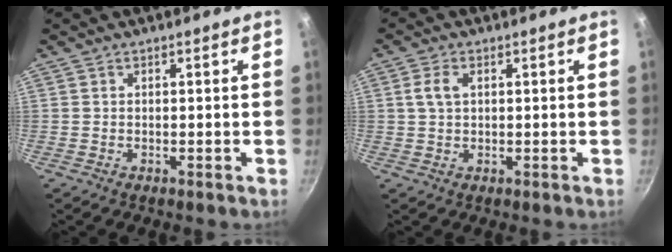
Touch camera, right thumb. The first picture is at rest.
{"total": 3.4, "force": [0.9, 2.0, 2.6], "torque": [-0.058, 0.005, 0.017]}